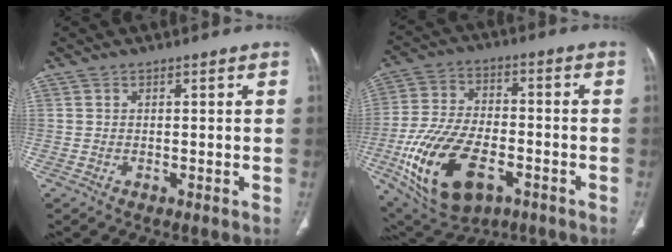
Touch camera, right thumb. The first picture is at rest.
{"total": 20.6, "force": [-7.6, 11.4, 15.4], "torque": [-0.293, 0.017, -0.117]}